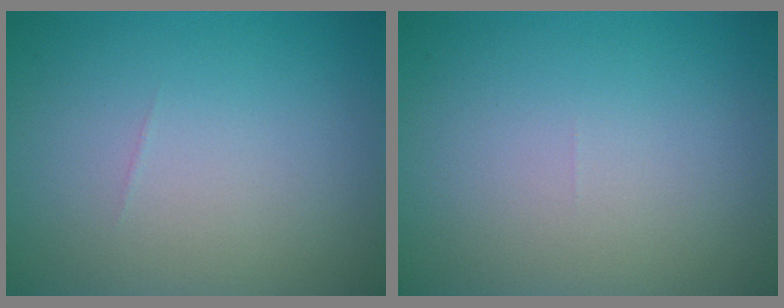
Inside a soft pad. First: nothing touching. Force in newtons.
{"total": 0.0}